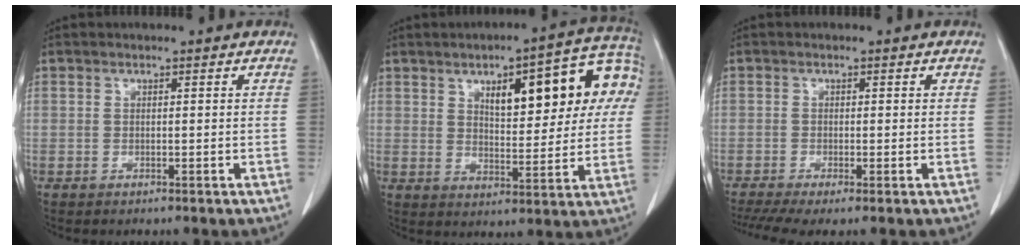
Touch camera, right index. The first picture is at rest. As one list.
[{"total": 16.4, "force": [5.3, 5.4, 14.5], "torque": [-0.190, 0.035, 0.070]}, {"total": 5.3, "force": [-3.3, 1.0, 4.0], "torque": [-0.072, -0.010, -0.060]}]